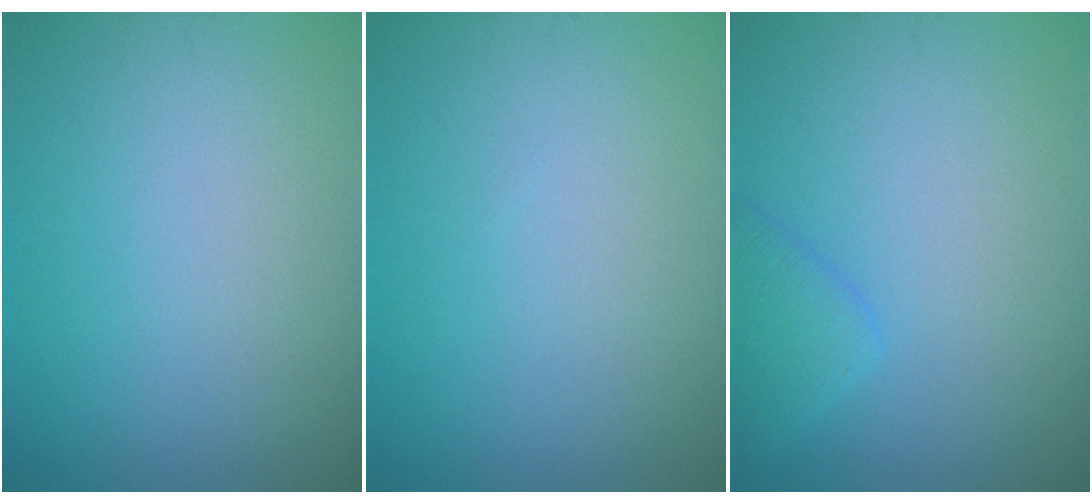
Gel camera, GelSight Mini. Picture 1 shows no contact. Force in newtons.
{"total": 0.0}
{"total": 2.0, "press": 1.9, "slide": 0.0}